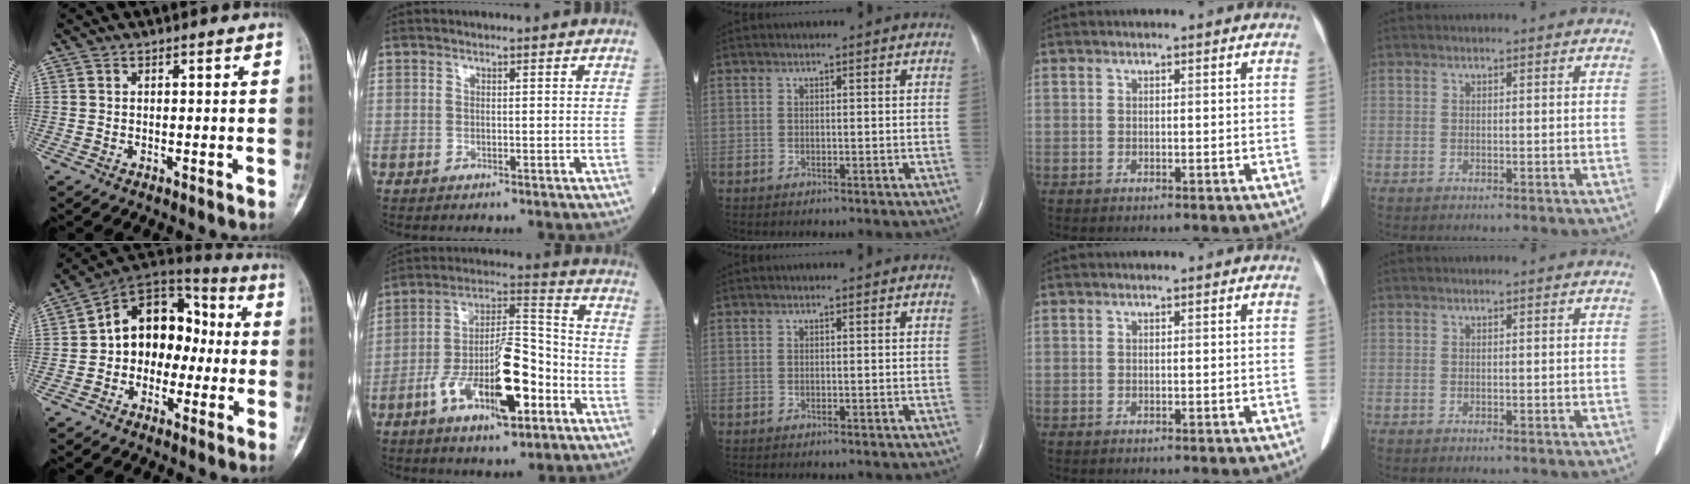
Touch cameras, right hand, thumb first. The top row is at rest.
{"thumb": {"total": 13.9, "force": [-1.3, 10.5, 9.0], "torque": [-0.089, 0.052, -0.038]}, "index": {"total": 16.2, "force": [-6.3, 4.6, 14.2], "torque": [-0.260, 0.008, -0.102]}}